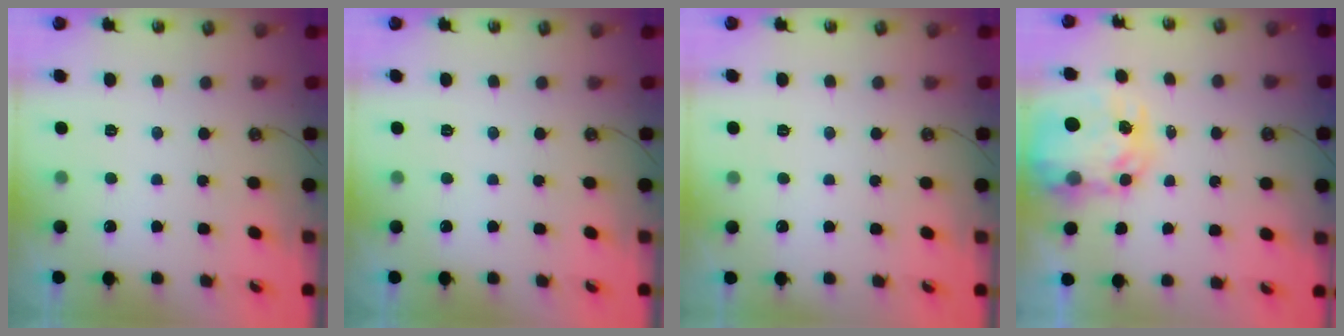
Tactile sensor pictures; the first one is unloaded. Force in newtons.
{"total": 0.0}
{"total": 0.0}
{"total": 6.8, "press": 6.7, "slide": 0.5}